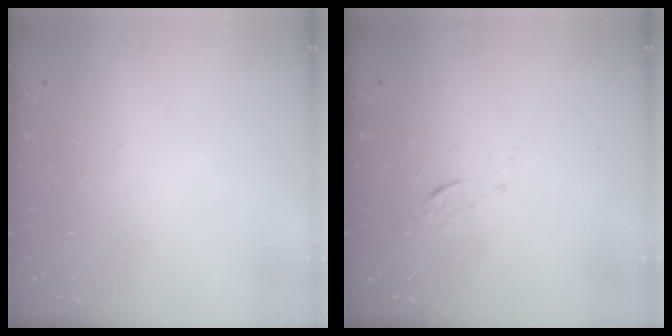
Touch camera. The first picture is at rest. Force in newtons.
{"total": 4.0, "press": 3.7, "slide": 1.3}